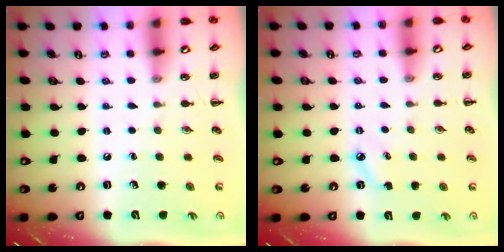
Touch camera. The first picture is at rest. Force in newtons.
{"total": 2.8, "press": 2.7, "slide": 0.7}